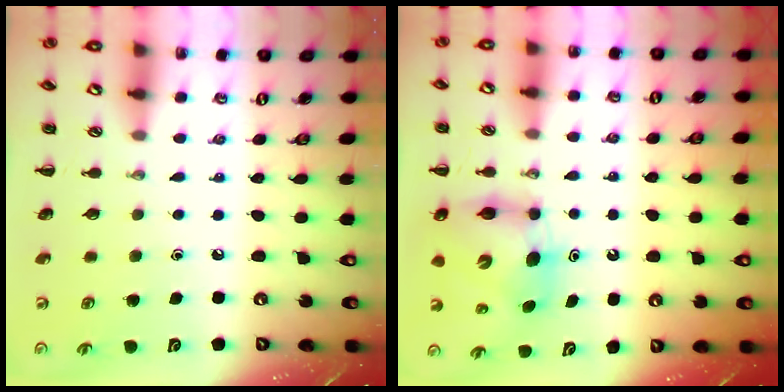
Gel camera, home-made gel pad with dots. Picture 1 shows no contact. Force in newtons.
{"total": 6.6, "press": 6.5, "slide": 0.9}